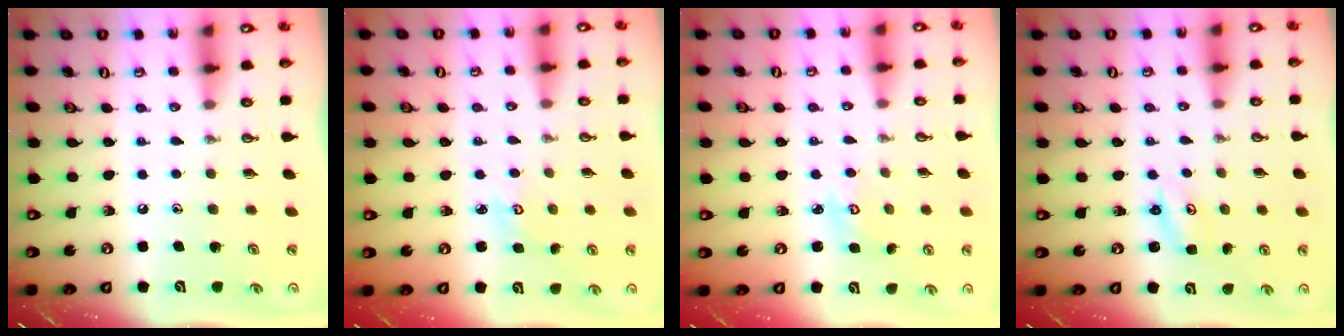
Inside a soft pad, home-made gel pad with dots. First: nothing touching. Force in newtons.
{"total": 2.8, "press": 2.8, "slide": 0.3}
{"total": 3.1, "press": 3.0, "slide": 0.3}
{"total": 2.1, "press": 2.0, "slide": 0.3}